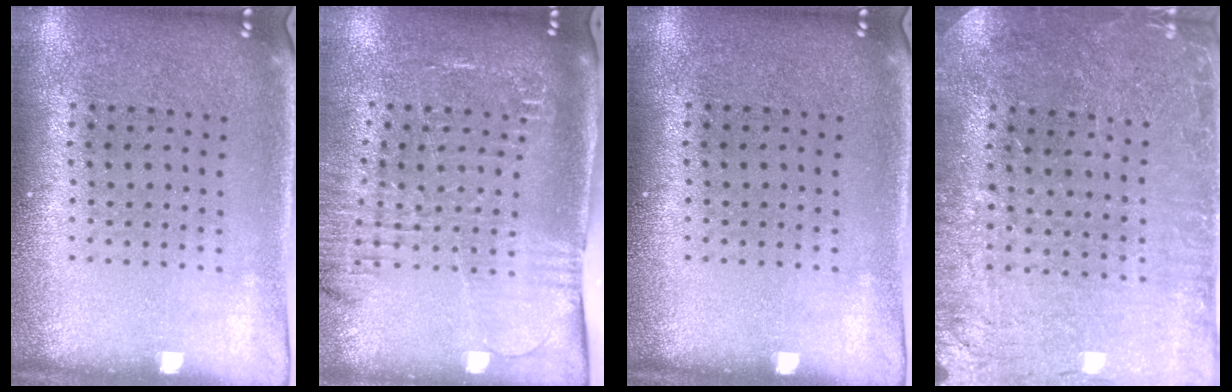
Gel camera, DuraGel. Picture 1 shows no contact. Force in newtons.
{"total": 1.9, "press": 1.8, "slide": 0.8}
{"total": 0.0}
{"total": 1.1, "press": 1.1, "slide": 0.1}